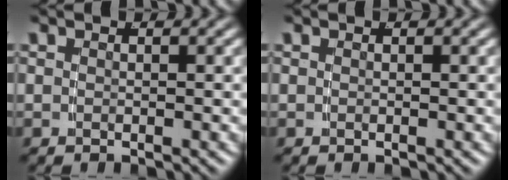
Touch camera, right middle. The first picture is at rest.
{"total": 0.0}